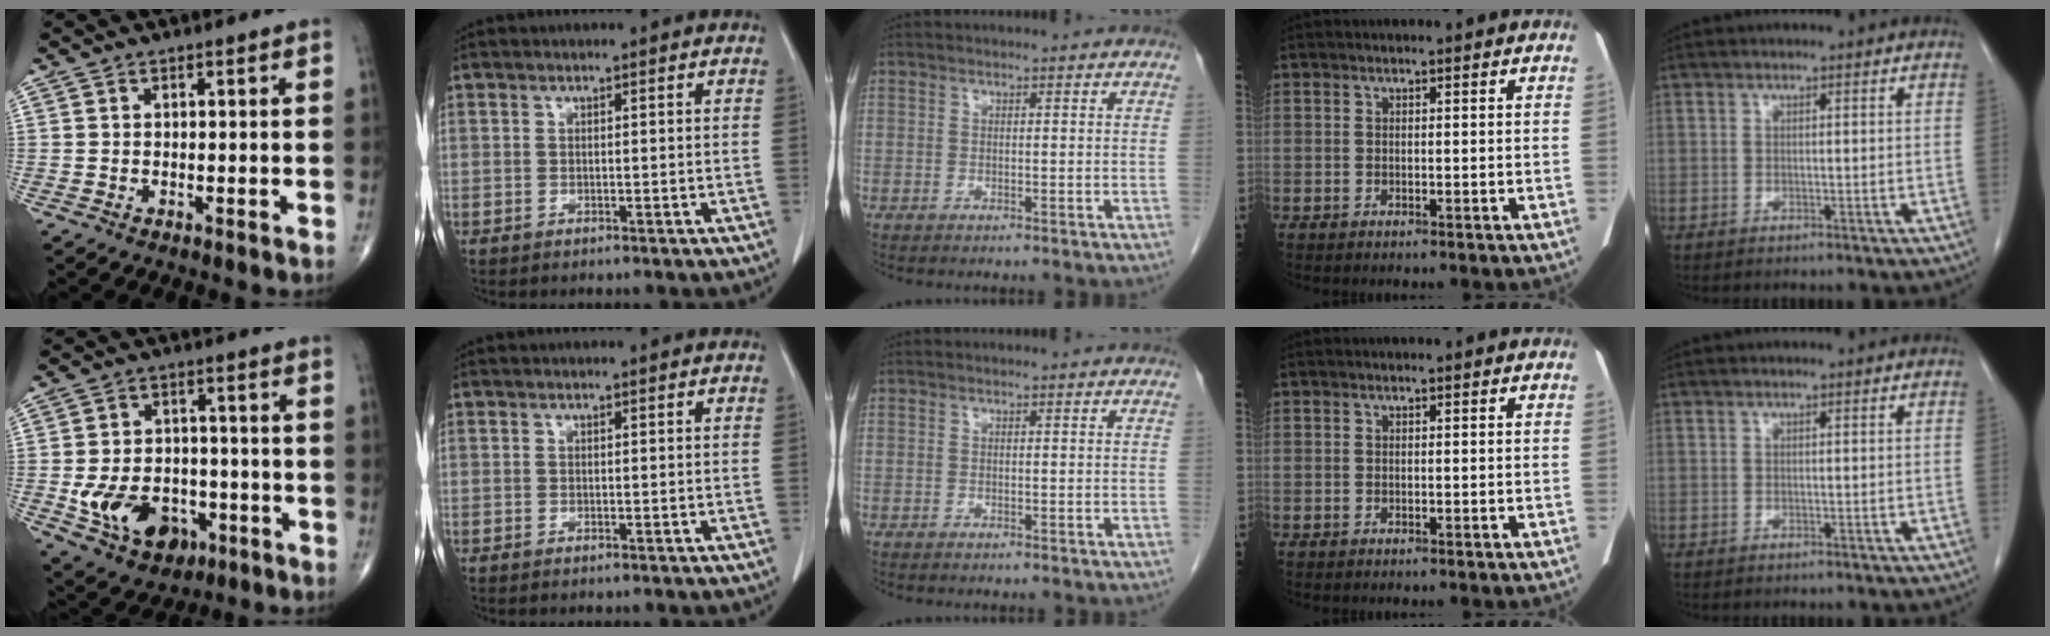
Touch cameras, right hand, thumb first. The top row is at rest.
{"thumb": {"total": 13.2, "force": [-4.3, 9.5, 8.1], "torque": [-0.113, 0.028, -0.056]}}